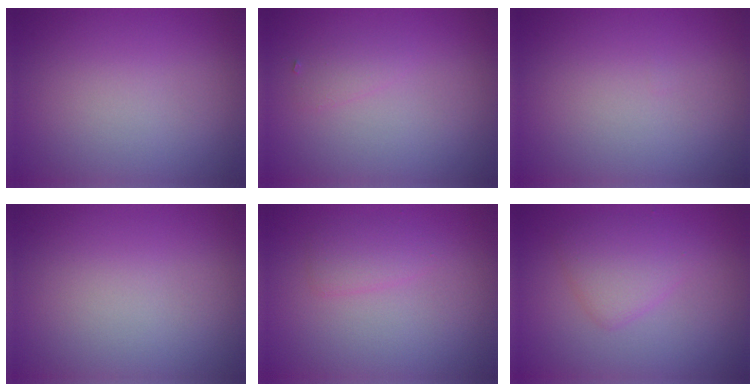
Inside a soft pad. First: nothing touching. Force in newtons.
{"total": 0.8, "press": 0.8, "slide": 0.0}
{"total": 0.0}
{"total": 0.0}
{"total": 1.4, "press": 1.4, "slide": 0.2}
{"total": 2.8, "press": 2.8, "slide": 0.2}